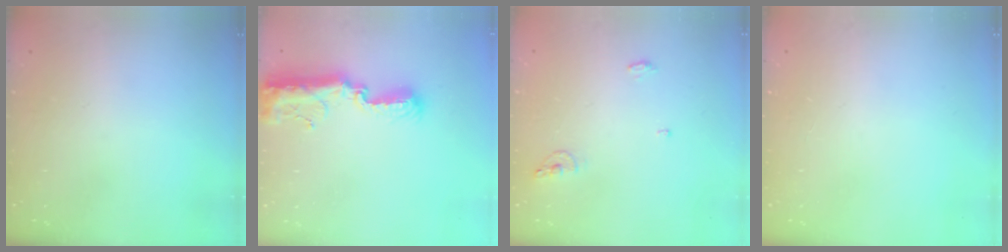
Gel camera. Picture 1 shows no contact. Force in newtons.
{"total": 11.5, "press": 11.4, "slide": 0.9}
{"total": 6.4, "press": 6.3, "slide": 1.5}
{"total": 0.0}